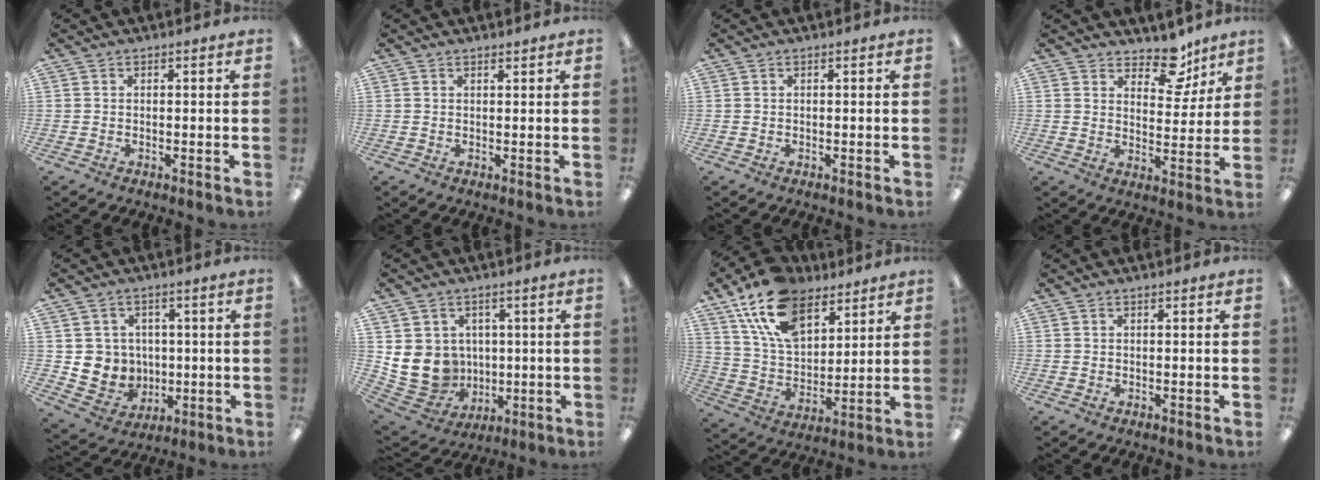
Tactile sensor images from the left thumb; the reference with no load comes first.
{"total": 0.9, "force": [0.8, 0.1, 0.2], "torque": [-0.005, -0.001, 0.016]}
{"total": 0.0}
{"total": 10.4, "force": [7.6, 5.4, 4.6], "torque": [-0.051, -0.046, 0.132]}
{"total": 6.7, "force": [2.0, 6.3, -0.6], "torque": [-0.015, -0.010, 0.047]}
{"total": 11.0, "force": [0.4, 10.3, 4.0], "torque": [-0.112, -0.012, 0.018]}
{"total": 17.6, "force": [11.3, 9.7, 9.4], "torque": [-0.188, -0.038, 0.211]}
{"total": 0.0}